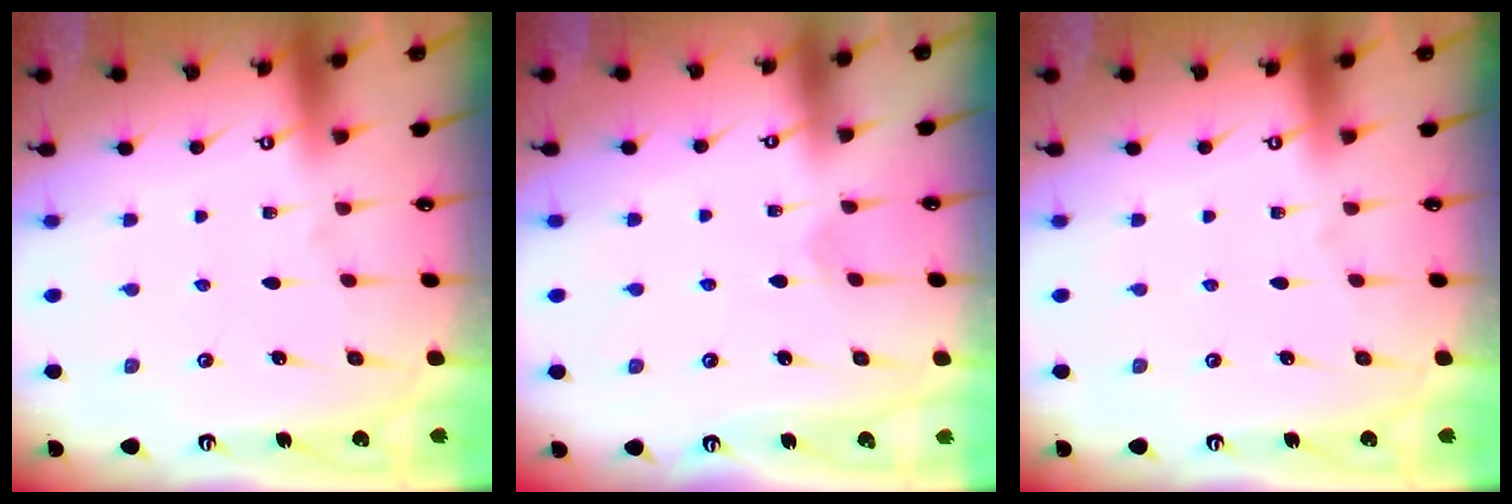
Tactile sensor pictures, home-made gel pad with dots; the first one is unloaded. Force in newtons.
{"total": 2.1, "press": 2.1, "slide": 0.3}
{"total": 0.0}